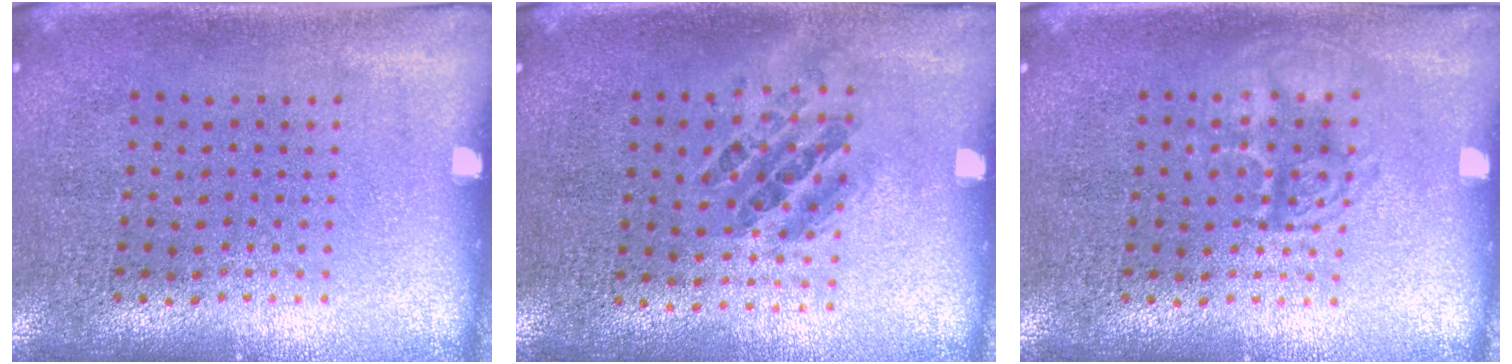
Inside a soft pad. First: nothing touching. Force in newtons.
{"total": 0.9, "press": 0.7, "slide": 0.4}
{"total": 1.9, "press": 1.9, "slide": 0.3}